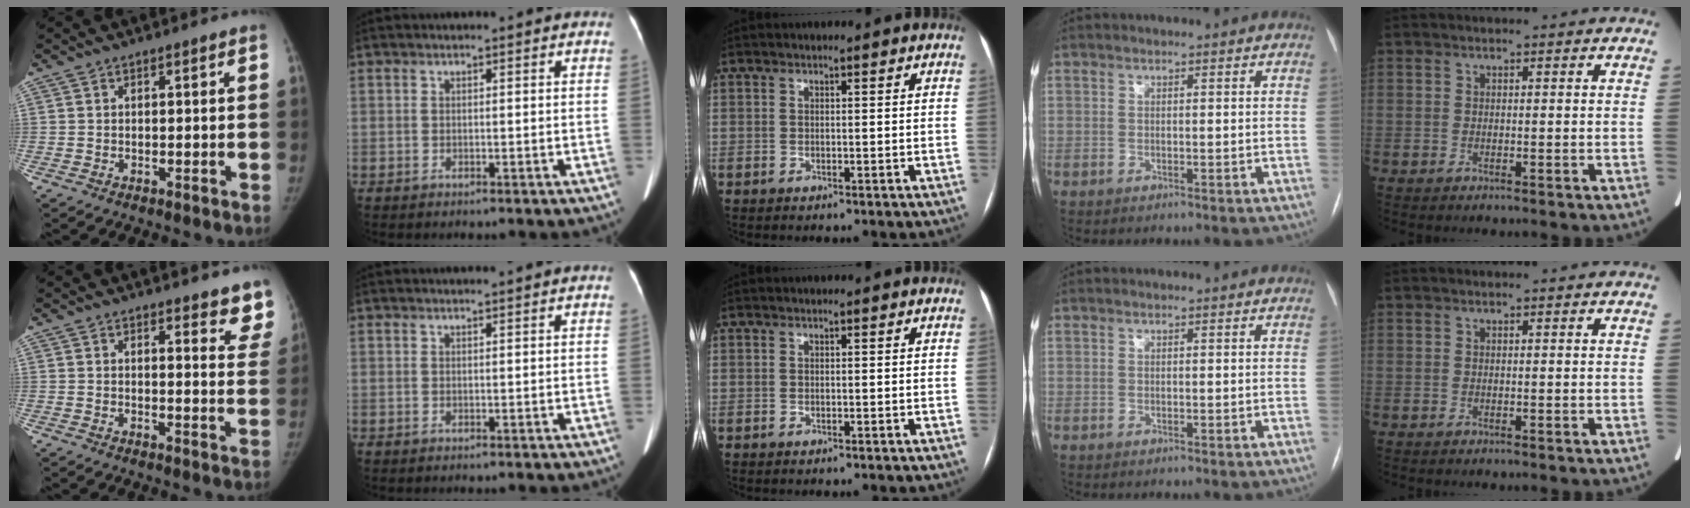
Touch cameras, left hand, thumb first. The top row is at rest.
{"thumb": {"total": 8.2, "force": [7.4, 2.3, 2.6], "torque": [0.015, -0.042, 0.060]}, "index": {"total": 1.1, "force": [1.0, -0.3, 0.5], "torque": [-0.008, 0.005, 0.022]}}